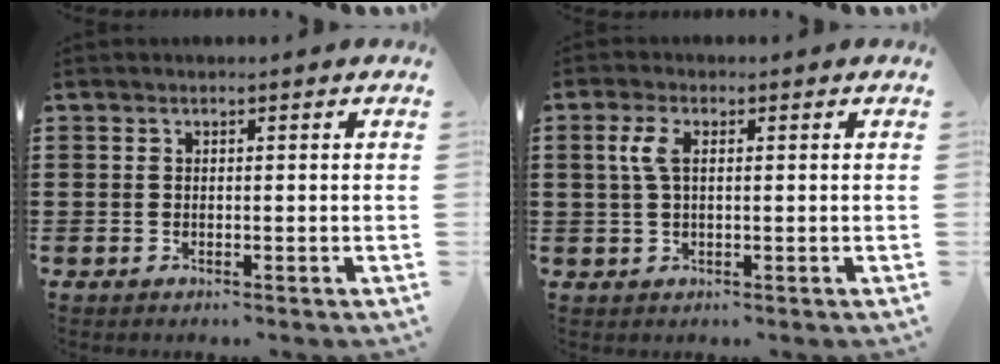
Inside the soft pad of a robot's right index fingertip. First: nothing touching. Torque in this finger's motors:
{"motor_torque": [0.43, -0.34, 0.31, 0.11]}